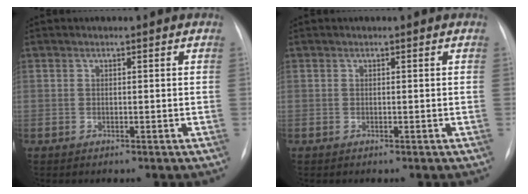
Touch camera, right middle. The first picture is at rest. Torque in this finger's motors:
{"motor_torque": [0.23, -0.15, 0.09, 0.01]}